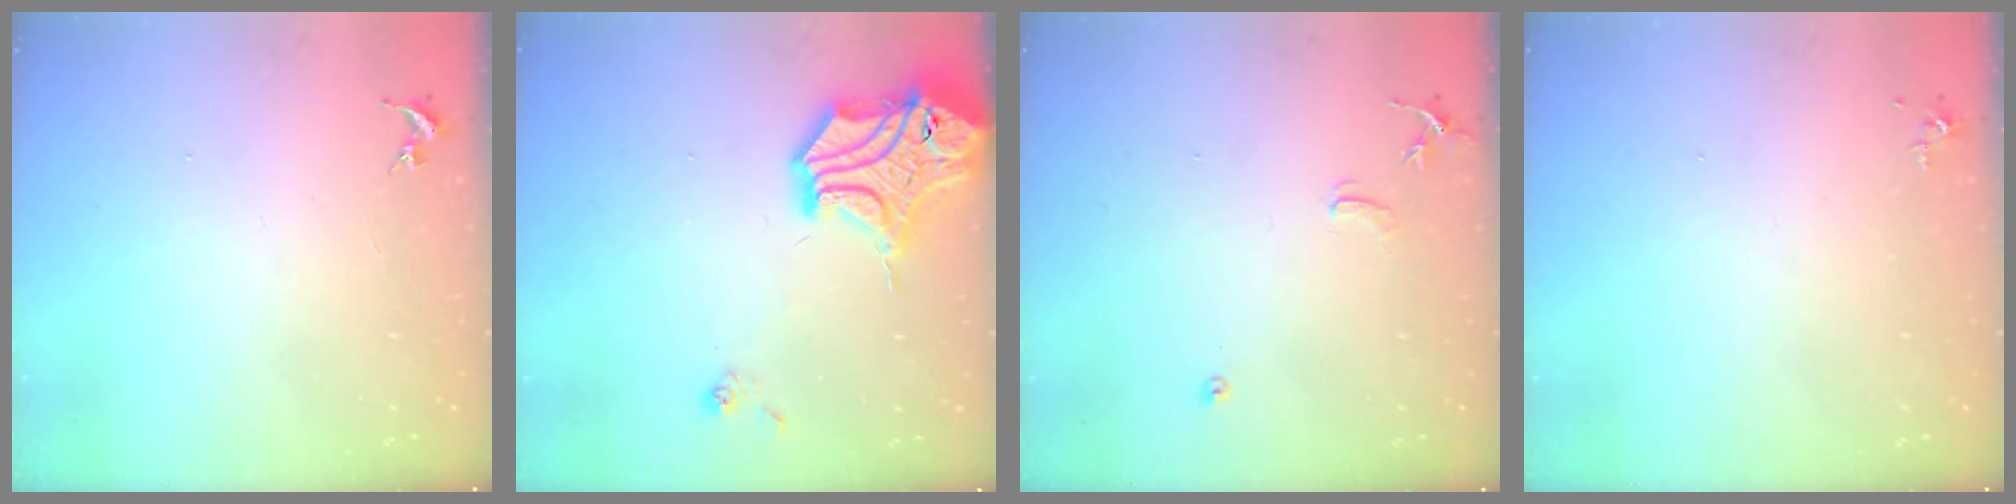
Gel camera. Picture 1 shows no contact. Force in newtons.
{"total": 17.2, "press": 17.0, "slide": 2.6}
{"total": 7.6, "press": 7.6, "slide": 0.6}
{"total": 3.2, "press": 3.2, "slide": 0.5}